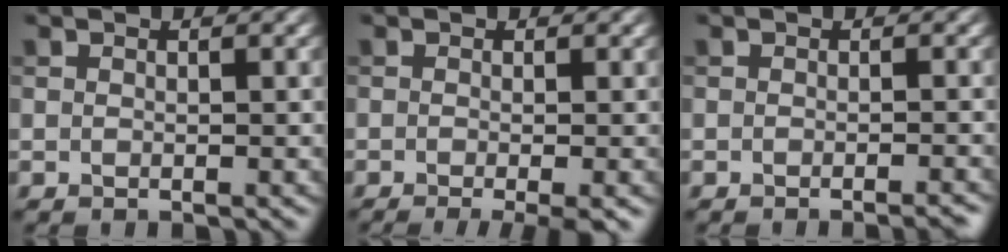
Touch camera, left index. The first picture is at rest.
{"total": 4.3, "force": [-1.8, 1.1, 3.7], "torque": [-0.039, -0.013, -0.026]}
{"total": 2.2, "force": [-1.4, 0.6, 1.6], "torque": [-0.005, 0.002, -0.022]}